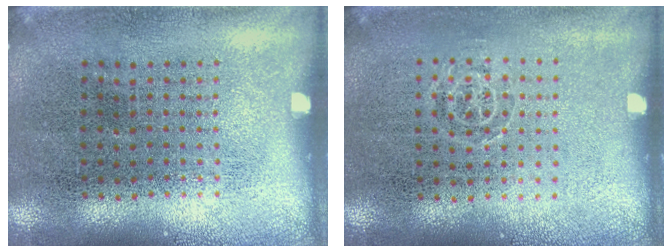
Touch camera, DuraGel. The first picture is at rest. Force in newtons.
{"total": 0.6, "press": 0.4, "slide": 0.4}